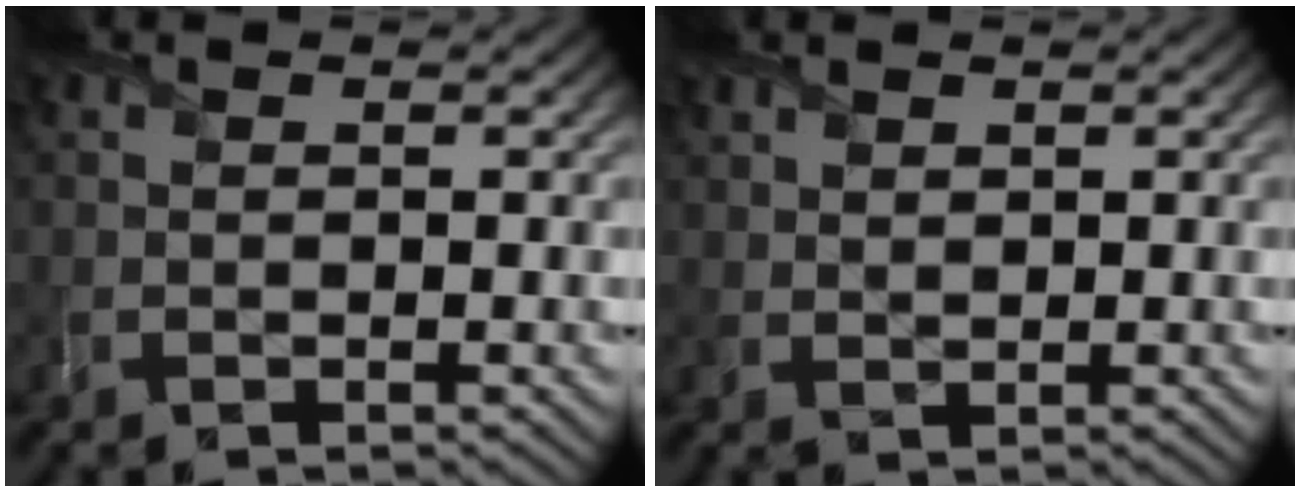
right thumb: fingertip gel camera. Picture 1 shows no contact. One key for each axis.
{"total": 1.3, "fx": 1.1, "fy": 0.6, "fz": 0.2, "tx": -0.009, "ty": 0.000, "tz": 0.026}